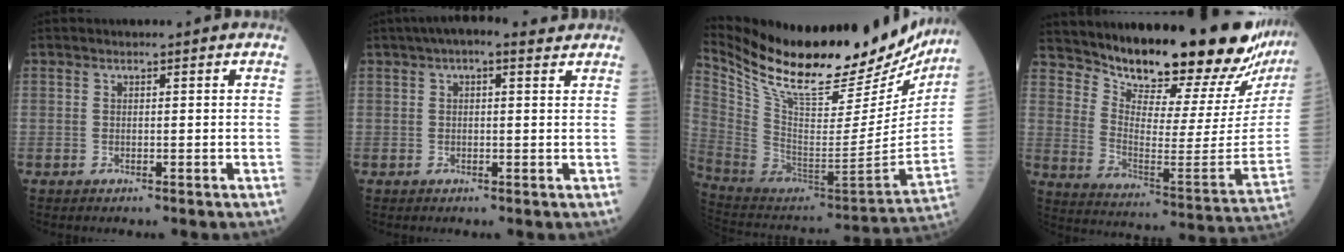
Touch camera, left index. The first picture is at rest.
{"total": 5.7, "force": [4.0, 1.7, 3.7], "torque": [-0.061, 0.037, 0.057]}
{"total": 31.3, "force": [26.7, 7.3, 14.6], "torque": [-0.259, -0.063, 0.395]}
{"total": 23.2, "force": [21.3, 1.7, 9.0], "torque": [-0.151, -0.115, 0.296]}